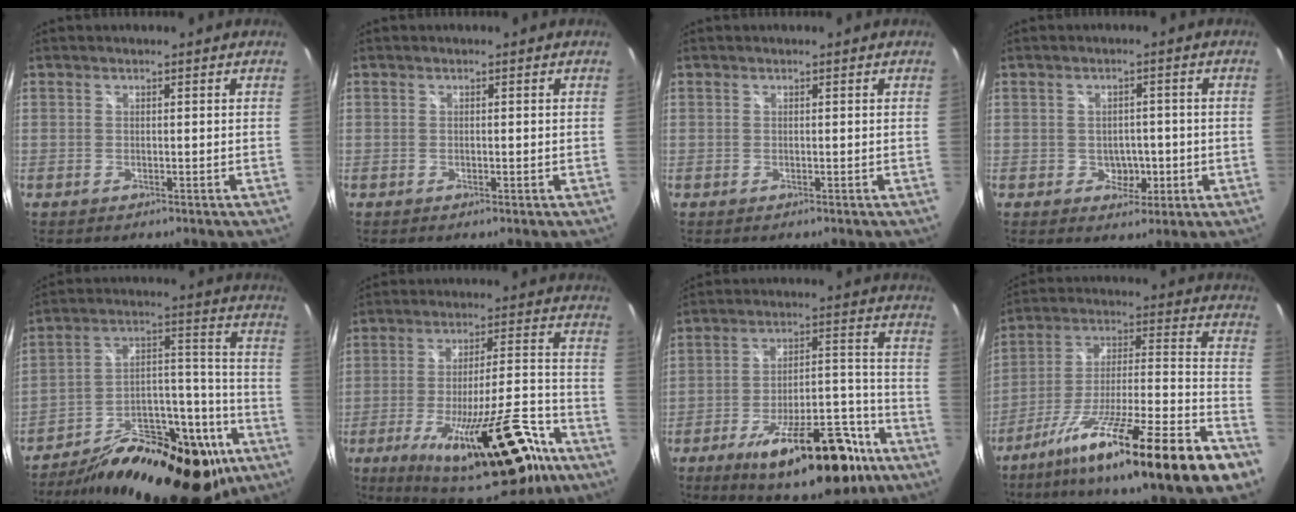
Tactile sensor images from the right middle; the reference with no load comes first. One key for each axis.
{"total": 0.5, "fx": 0.0, "fy": 0.2, "fz": 0.5, "tx": -0.007, "ty": 0.001, "tz": -0.002}
{"total": 0.0}
{"total": 4.5, "fx": -0.9, "fy": 3.5, "fz": 2.6, "tx": -0.043, "ty": 0.000, "tz": -0.007}
{"total": 28.7, "fx": -18.4, "fy": 13.0, "fz": 17.7, "tx": -0.265, "ty": 0.021, "tz": -0.261}
{"total": 26.3, "fx": -15.5, "fy": 8.1, "fz": 19.6, "tx": -0.315, "ty": -0.023, "tz": -0.219}
{"total": 23.0, "fx": -14.6, "fy": 8.2, "fz": 15.8, "tx": -0.238, "ty": 0.003, "tz": -0.206}
{"total": 25.4, "fx": -16.8, "fy": 1.7, "fz": 18.9, "tx": -0.284, "ty": -0.036, "tz": -0.268}